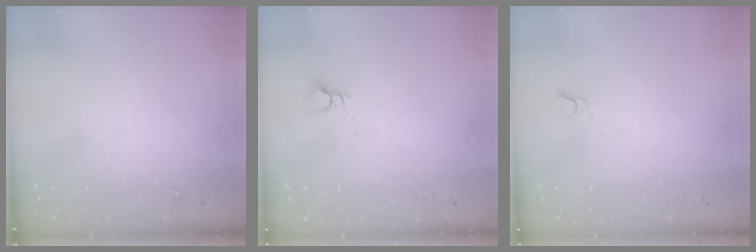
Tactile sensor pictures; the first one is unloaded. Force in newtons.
{"total": 4.6, "press": 4.5, "slide": 0.5}
{"total": 2.5, "press": 2.5, "slide": 0.2}